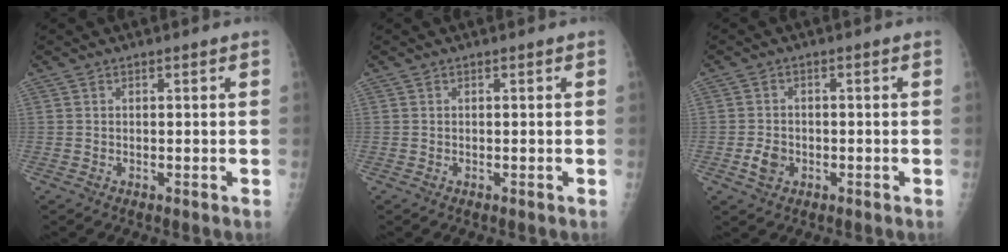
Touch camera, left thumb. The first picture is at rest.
{"total": 0.0}
{"total": 3.4, "force": [-1.1, 2.6, 1.8], "torque": [-0.029, 0.005, -0.018]}